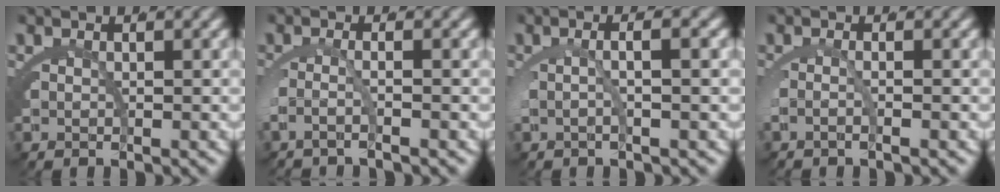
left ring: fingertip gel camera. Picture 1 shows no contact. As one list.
[{"total": 2.2, "force": [-1.0, 0.1, 1.9], "torque": [-0.050, -0.009, -0.016]}, {"total": 2.6, "force": [-0.1, -0.2, 2.6], "torque": [-0.046, 0.005, -0.001]}, {"total": 1.6, "force": [-0.5, 0.1, 1.5], "torque": [-0.042, -0.007, -0.009]}]